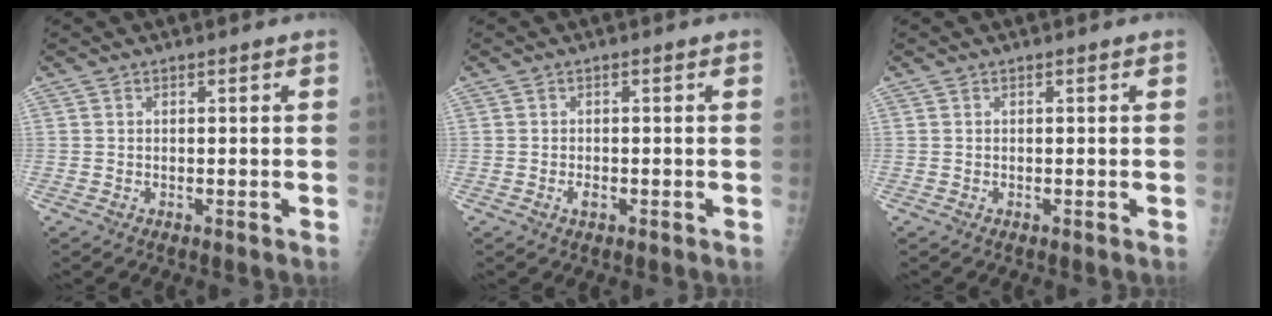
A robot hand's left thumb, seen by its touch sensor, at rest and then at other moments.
{"total": 1.4, "force": [-0.6, 0.8, 0.9], "torque": [-0.014, 0.001, -0.010]}
{"total": 0.0}